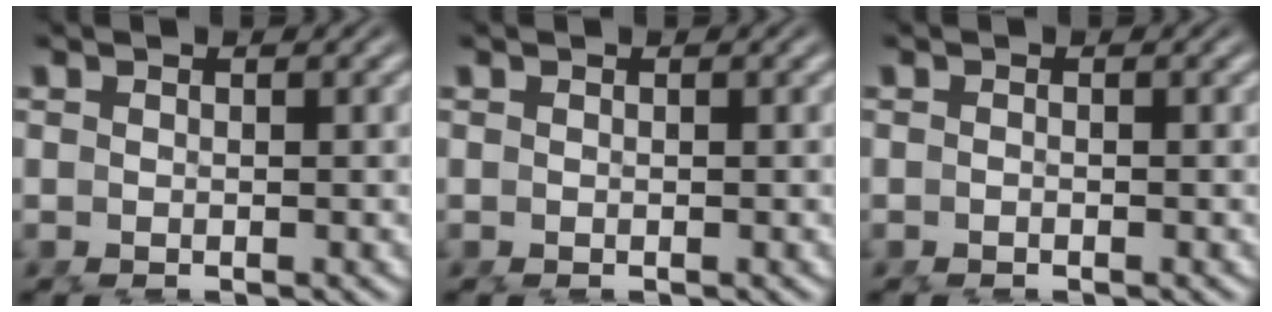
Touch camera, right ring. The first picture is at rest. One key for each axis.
{"total": 0.0}
{"total": 0.6, "fx": -0.4, "fy": 0.3, "fz": 0.2, "tx": -0.010, "ty": -0.001, "tz": -0.012}